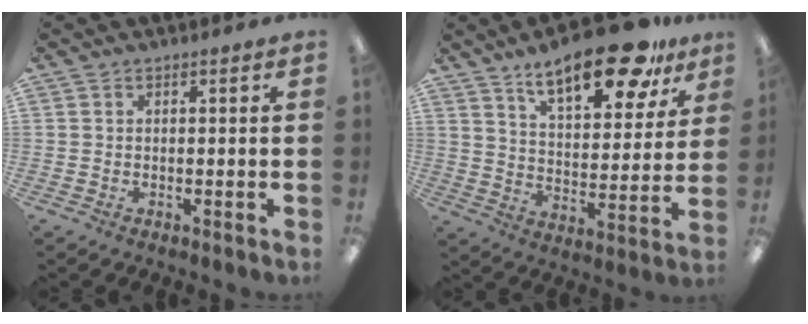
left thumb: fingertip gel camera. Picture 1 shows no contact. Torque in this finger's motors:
{"motor_torque": [0.24, 0.85, 1.70, -1.05, 0.16]}